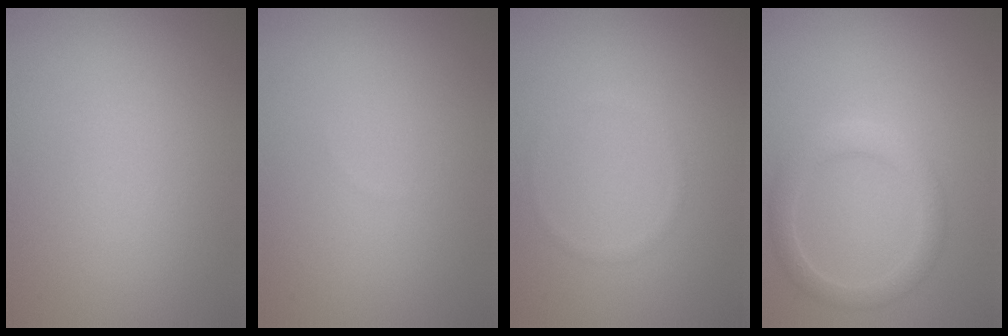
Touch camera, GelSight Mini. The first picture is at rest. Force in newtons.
{"total": 0.0}
{"total": 0.6, "press": 0.6, "slide": 0.1}
{"total": 2.7, "press": 2.7, "slide": 0.1}